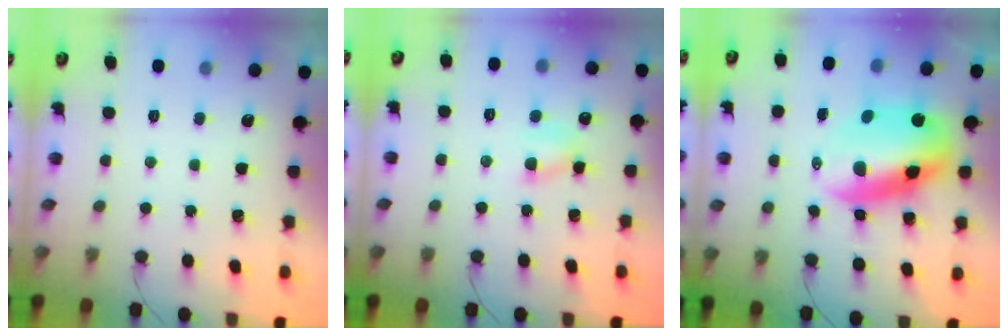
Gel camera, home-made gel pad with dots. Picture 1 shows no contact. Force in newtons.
{"total": 5.5, "press": 5.3, "slide": 1.4}
{"total": 13.7, "press": 13.2, "slide": 3.6}